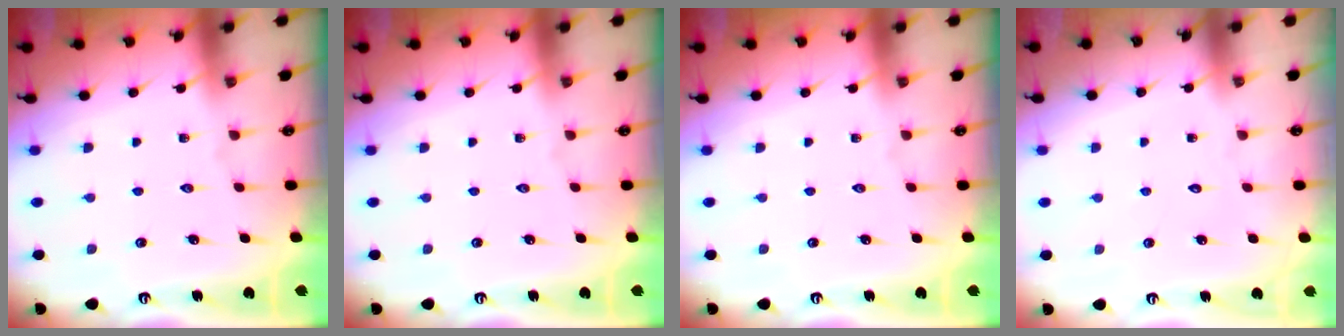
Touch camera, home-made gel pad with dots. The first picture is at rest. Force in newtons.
{"total": 0.0}
{"total": 0.0}
{"total": 1.7, "press": 1.7, "slide": 0.1}